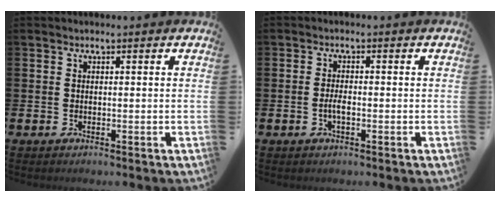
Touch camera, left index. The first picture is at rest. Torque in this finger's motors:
{"motor_torque": [0.39, 0.19, 0.03, 0.05]}